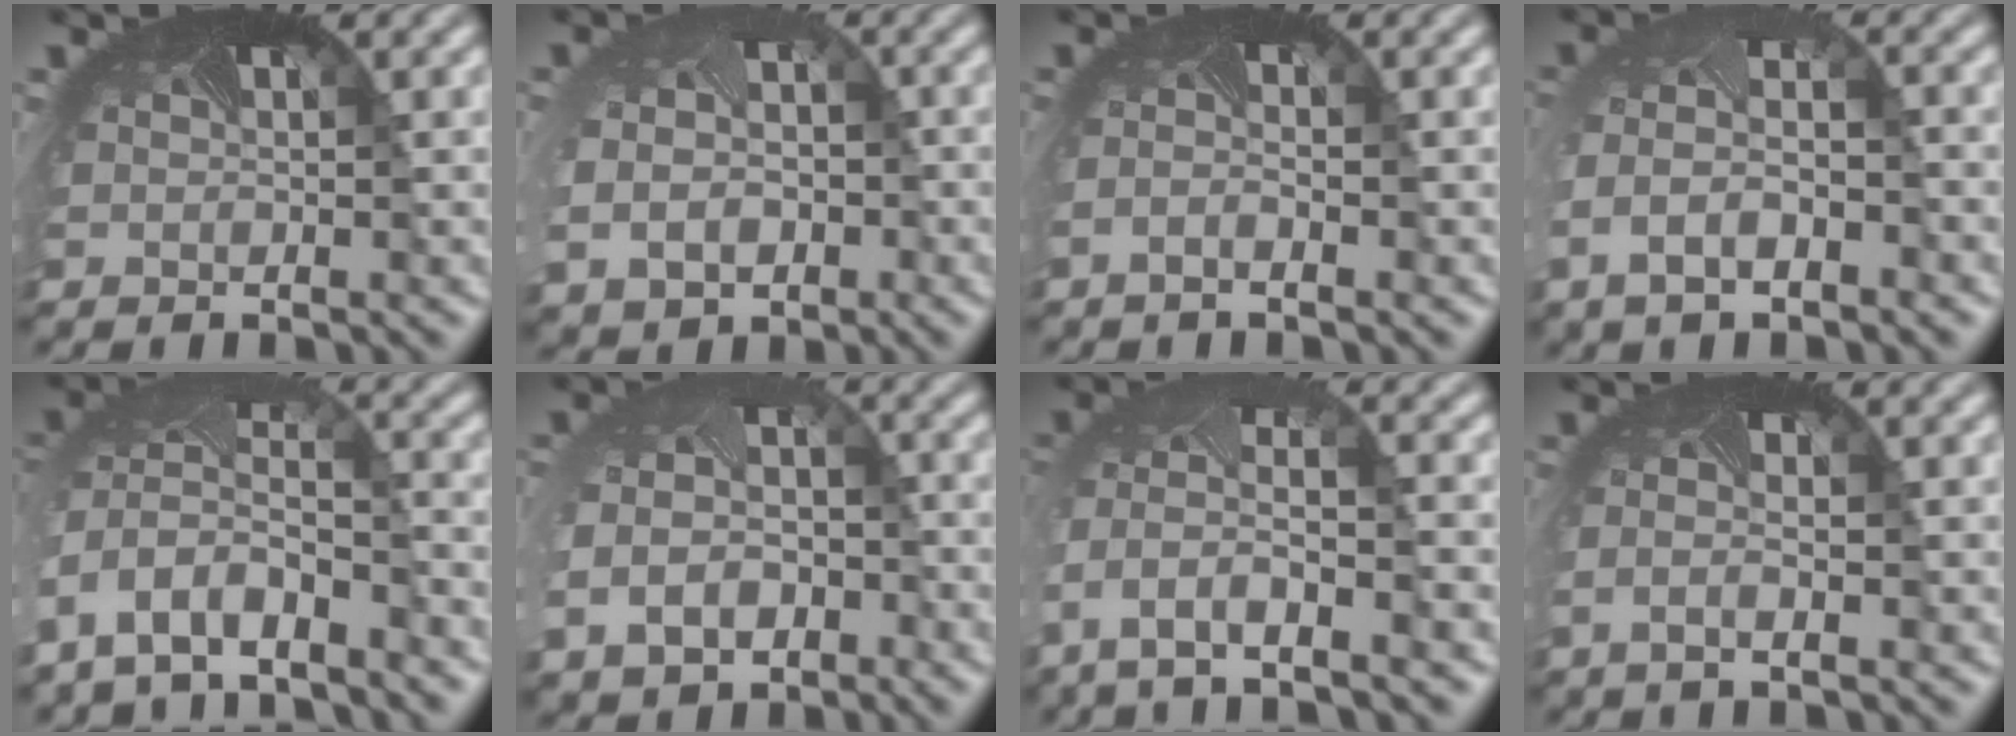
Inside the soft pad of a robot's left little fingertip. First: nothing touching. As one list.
[{"total": 6.3, "force": [-1.5, 5.2, 3.3], "torque": [-0.064, -0.039, -0.014]}, {"total": 0.9, "force": [-0.8, -0.1, 0.3], "torque": [-0.022, -0.009, -0.020]}, {"total": 4.1, "force": [-1.5, 2.0, 3.3], "torque": [-0.087, -0.008, -0.035]}, {"total": 7.0, "force": [-4.7, 3.6, 3.8], "torque": [-0.097, -0.020, -0.076]}, {"total": 6.0, "force": [-2.4, 4.5, 3.2], "torque": [-0.086, -0.033, -0.029]}, {"total": 6.3, "force": [-3.0, 2.6, 4.8], "torque": [-0.132, -0.022, -0.050]}, {"total": 1.5, "force": [-0.7, 0.4, 1.3], "torque": [-0.035, -0.010, -0.017]}]